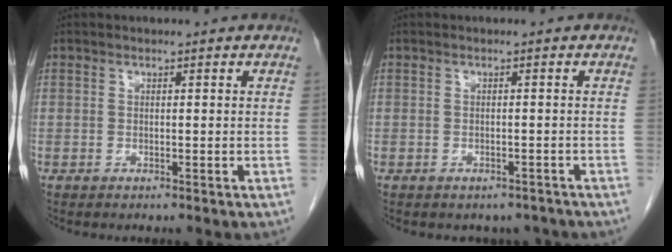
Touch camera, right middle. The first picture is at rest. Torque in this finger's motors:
{"motor_torque": [0.03, -0.03, 0.01, 0.02]}